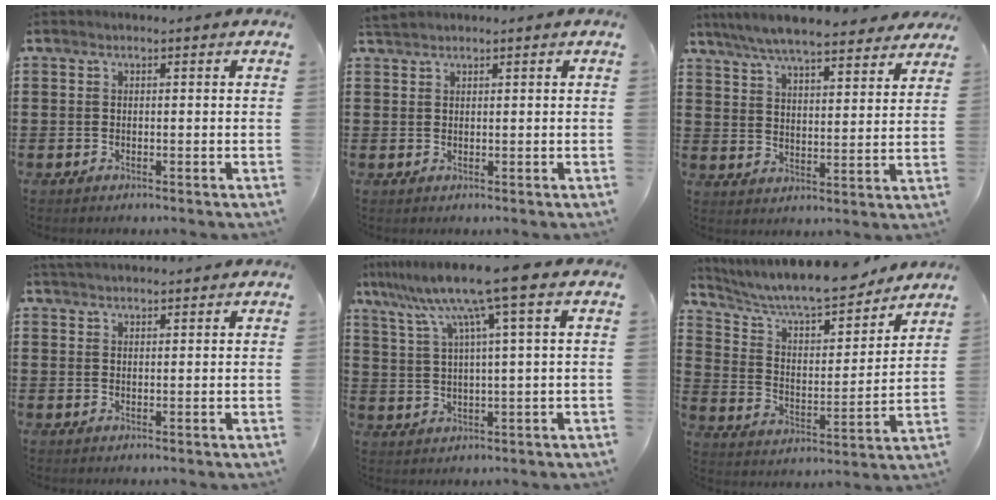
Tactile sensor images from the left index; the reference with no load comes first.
{"total": 1.3, "force": [1.3, 0.2, 0.4], "torque": [-0.010, 0.001, 0.025]}
{"total": 7.1, "force": [6.6, 0.5, 2.8], "torque": [-0.079, -0.029, 0.116]}
{"total": 2.2, "force": [2.2, 0.1, 0.2], "torque": [-0.010, -0.002, 0.043]}
{"total": 10.2, "force": [6.5, -0.6, 7.8], "torque": [-0.178, -0.020, 0.104]}
{"total": 9.4, "force": [8.6, 1.2, 3.4], "torque": [-0.095, -0.061, 0.145]}